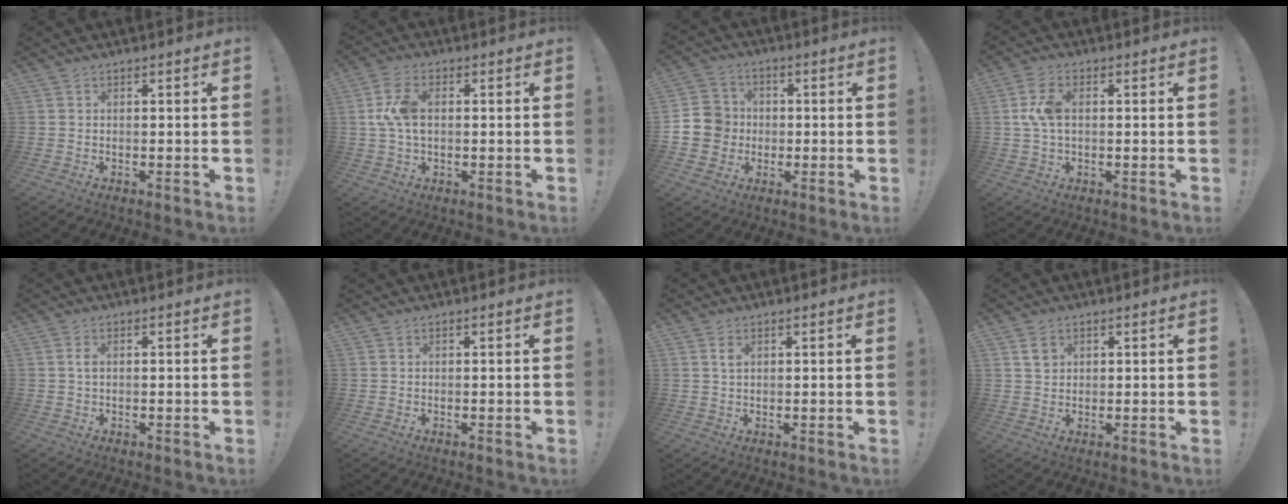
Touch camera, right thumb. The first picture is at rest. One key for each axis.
{"total": 8.7, "fx": 0.9, "fy": 5.2, "fz": 7.0, "tx": -0.143, "ty": 0.003, "tz": 0.017}
{"total": 9.3, "fx": -1.1, "fy": 8.9, "fz": 2.3, "tx": -0.038, "ty": 0.013, "tz": -0.017}
{"total": 7.2, "fx": 0.8, "fy": 4.2, "fz": 5.8, "tx": -0.118, "ty": 0.002, "tz": 0.014}
{"total": 1.4, "fx": 0.2, "fy": 0.9, "fz": 1.1, "tx": -0.027, "ty": 0.006, "tz": 0.003}
{"total": 0.0}
{"total": 1.8, "fx": 0.9, "fy": 1.0, "fz": 1.2, "tx": -0.022, "ty": -0.001, "tz": 0.015}
{"total": 3.2, "fx": 1.6, "fy": 2.4, "fz": 1.3, "tx": -0.006, "ty": -0.005, "tz": 0.027}